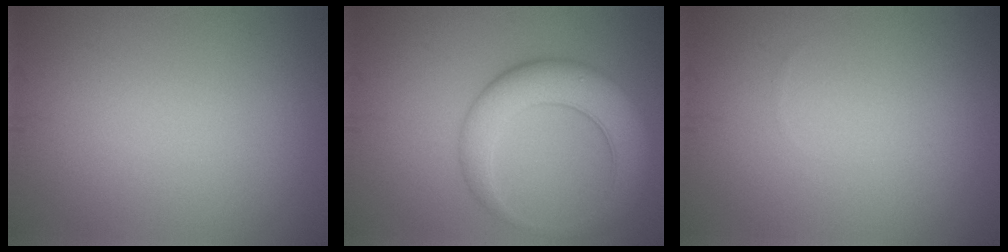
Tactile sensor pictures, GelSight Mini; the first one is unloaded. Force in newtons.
{"total": 6.5, "press": 6.5, "slide": 0.5}
{"total": 0.0}